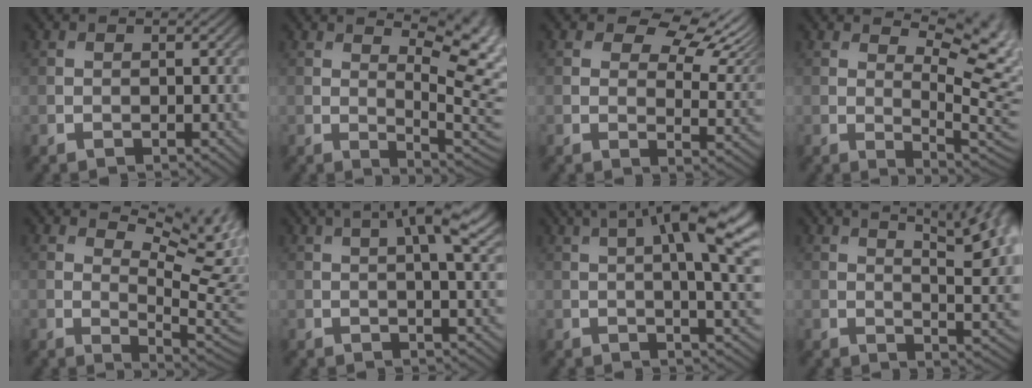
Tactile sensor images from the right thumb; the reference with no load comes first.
{"total": 10.0, "force": [4.8, 2.7, 8.3], "torque": [-0.129, 0.010, 0.065]}
{"total": 9.4, "force": [6.2, 4.4, 5.5], "torque": [-0.080, -0.003, 0.091]}
{"total": 10.4, "force": [6.0, 2.7, 8.0], "torque": [-0.133, 0.005, 0.080]}
{"total": 11.6, "force": [6.9, 3.7, 8.6], "torque": [-0.149, 0.008, 0.096]}
{"total": 7.7, "force": [3.1, 1.7, 6.8], "torque": [-0.094, 0.016, 0.042]}
{"total": 13.1, "force": [4.1, 3.7, 11.8], "torque": [-0.158, 0.029, 0.061]}
{"total": 14.2, "force": [6.5, 5.0, 11.6], "torque": [-0.157, 0.029, 0.087]}